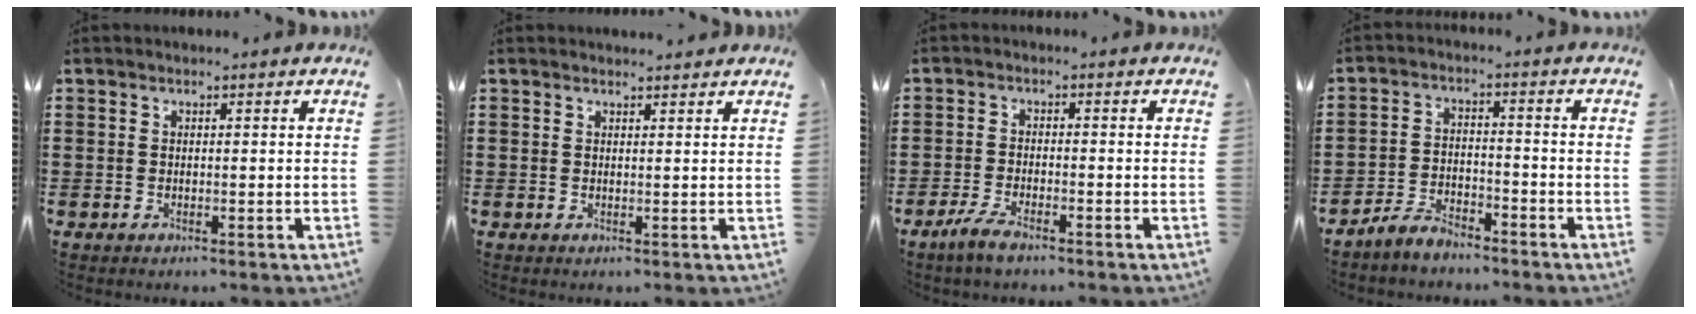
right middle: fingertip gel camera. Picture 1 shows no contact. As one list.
[{"total": 0.8, "force": [0.8, 0.1, 0.1], "torque": [0.004, -0.005, 0.012]}, {"total": 3.4, "force": [-2.6, 0.8, 2.0], "torque": [-0.054, -0.003, -0.056]}, {"total": 4.8, "force": [-4.4, 0.4, 1.9], "torque": [-0.052, -0.005, -0.090]}]